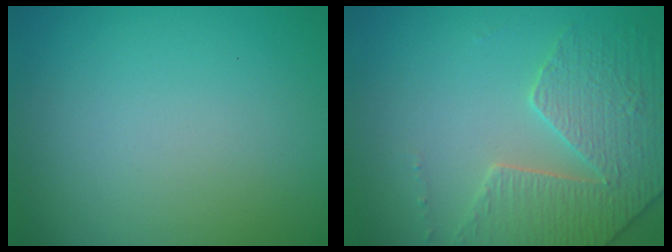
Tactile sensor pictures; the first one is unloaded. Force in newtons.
{"total": 4.2, "press": 4.1, "slide": 1.0}